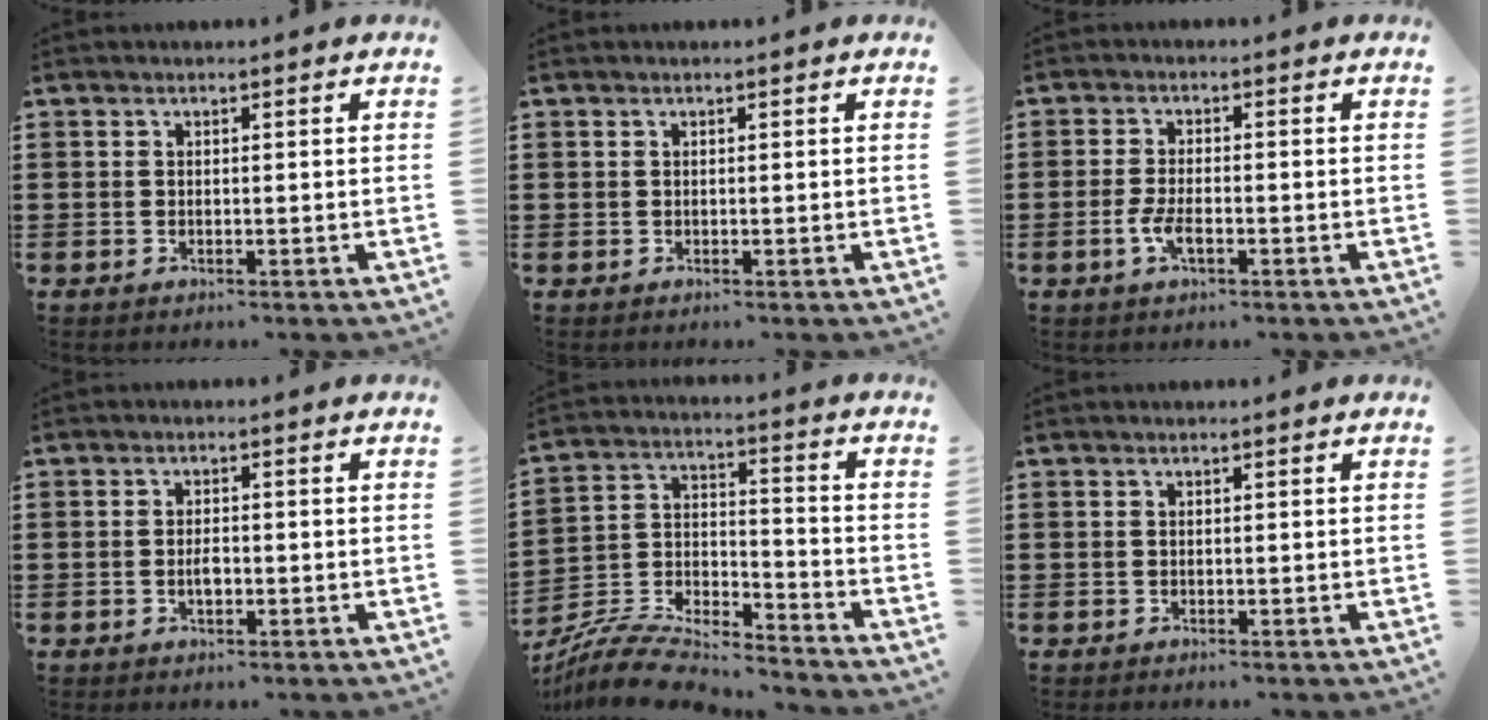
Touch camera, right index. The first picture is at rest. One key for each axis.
{"total": 0.0}
{"total": 3.6, "fx": -1.4, "fy": 1.2, "fz": 3.0, "tx": -0.071, "ty": -0.003, "tz": -0.030}
{"total": 2.2, "fx": -0.5, "fy": 0.9, "fz": 1.9, "tx": -0.034, "ty": 0.003, "tz": -0.008}
{"total": 8.2, "fx": -7.8, "fy": 1.3, "fz": 2.1, "tx": -0.053, "ty": 0.001, "tz": -0.158}
{"total": 0.0}